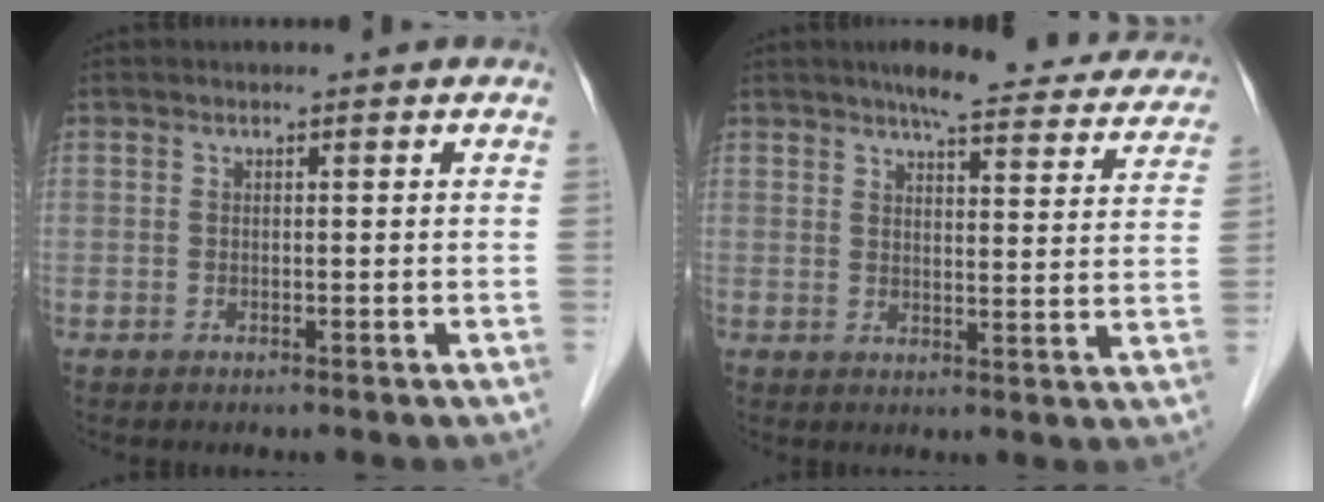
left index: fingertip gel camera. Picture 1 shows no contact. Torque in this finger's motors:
{"motor_torque": [0.34, -0.55, 0.05, 0.03]}